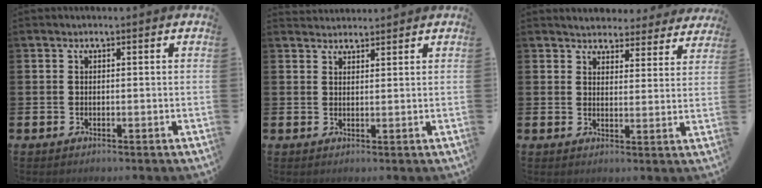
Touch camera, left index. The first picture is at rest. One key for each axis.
{"total": 2.3, "fx": 2.3, "fy": 0.5, "fz": -0.1, "tx": 0.010, "ty": -0.012, "tz": 0.040}
{"total": 3.9, "fx": 3.8, "fy": 1.0, "fz": -0.1, "tx": 0.000, "ty": -0.030, "tz": 0.063}